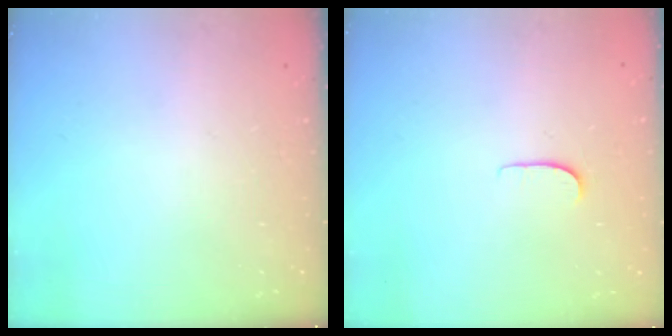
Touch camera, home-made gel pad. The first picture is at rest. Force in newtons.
{"total": 4.2, "press": 4.2, "slide": 0.4}